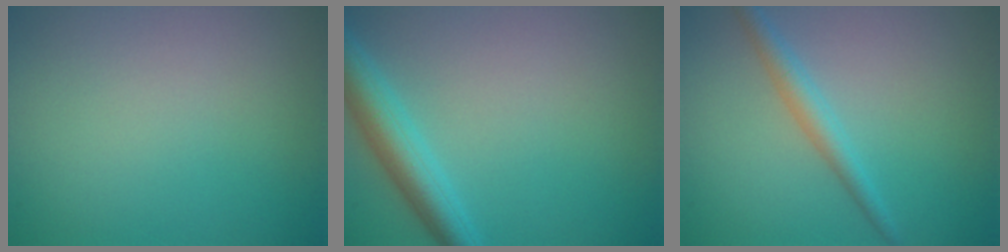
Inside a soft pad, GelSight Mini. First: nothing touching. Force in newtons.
{"total": 4.1, "press": 4.1, "slide": 0.2}
{"total": 1.5, "press": 1.5, "slide": 0.1}